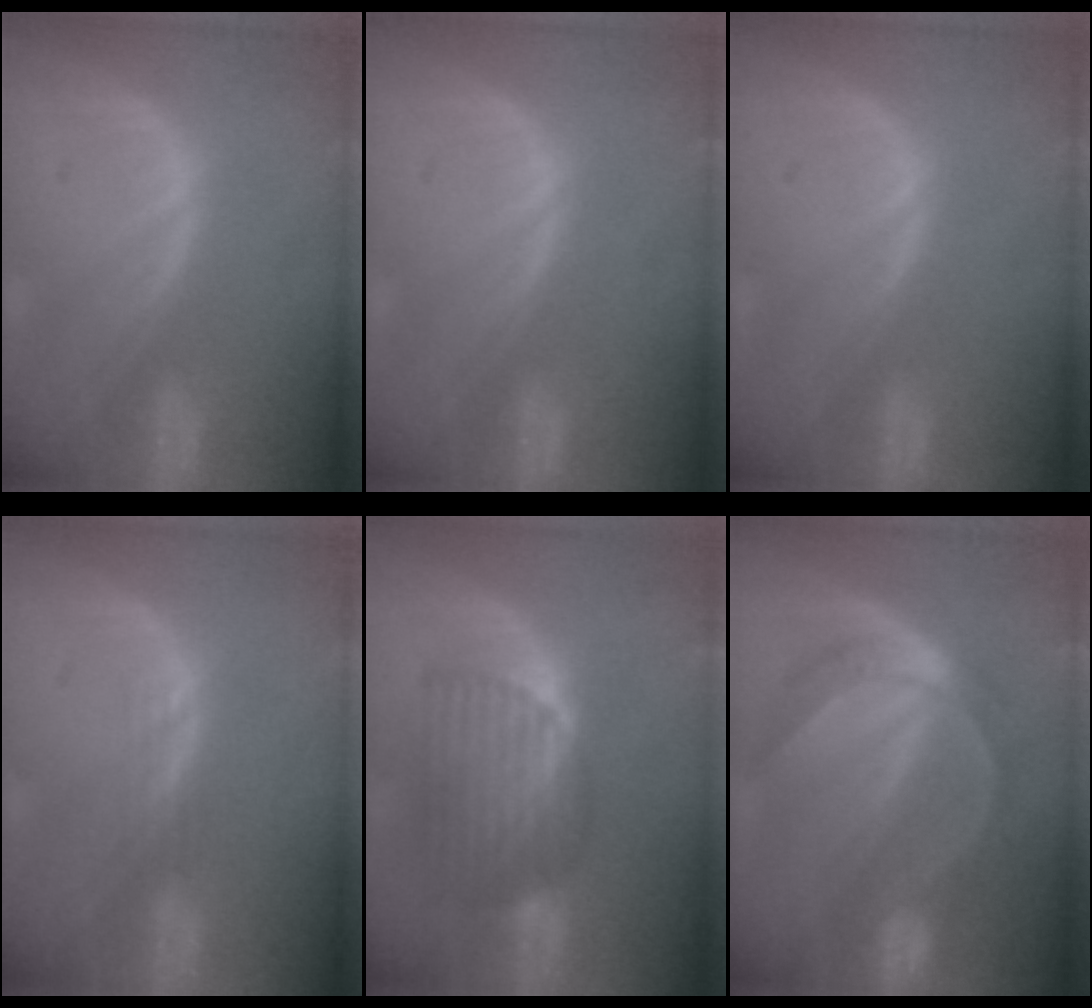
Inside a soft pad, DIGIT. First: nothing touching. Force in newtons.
{"total": 0.0}
{"total": 0.0}
{"total": 1.1, "press": 1.1, "slide": 0.1}
{"total": 7.4, "press": 7.3, "slide": 0.9}
{"total": 7.0, "press": 7.0, "slide": 0.6}